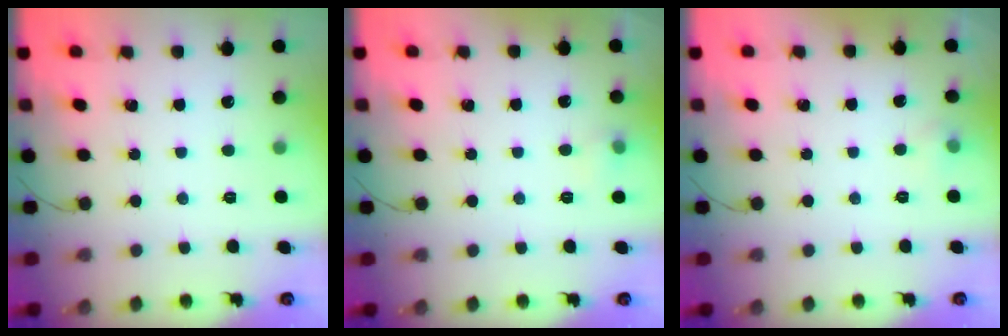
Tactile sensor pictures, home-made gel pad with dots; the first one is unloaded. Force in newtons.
{"total": 4.5, "press": 4.4, "slide": 0.6}
{"total": 5.8, "press": 3.2, "slide": 4.9}